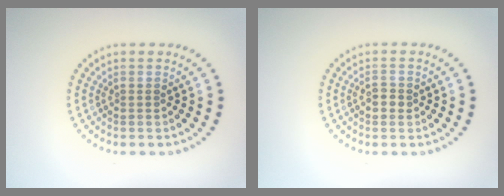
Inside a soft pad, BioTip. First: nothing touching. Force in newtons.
{"total": 1.3, "press": 1.3, "slide": 0.0}